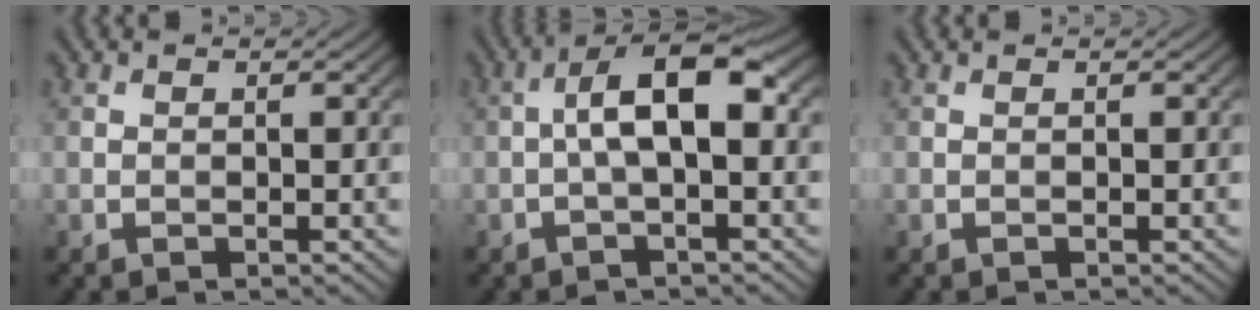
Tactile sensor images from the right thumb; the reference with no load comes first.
{"total": 6.5, "force": [-0.1, 2.3, 6.0], "torque": [-0.107, 0.016, -0.008]}
{"total": 0.0}